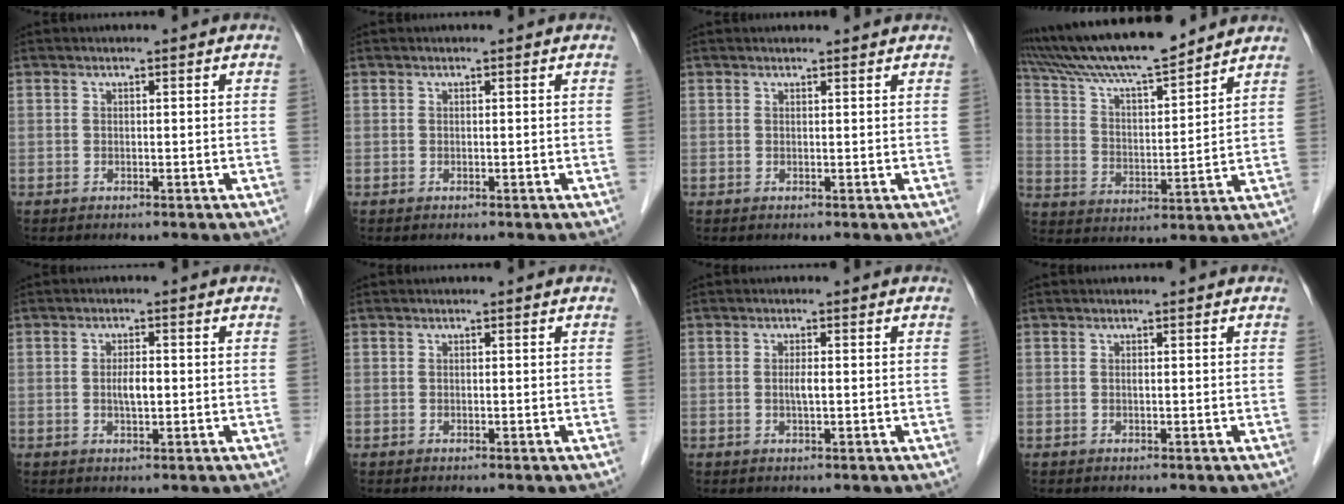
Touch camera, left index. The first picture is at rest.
{"total": 0.0}
{"total": 2.1, "force": [2.1, 0.2, 0.3], "torque": [-0.009, 0.007, 0.024]}
{"total": 16.4, "force": [14.7, 1.3, 7.1], "torque": [-0.134, 0.014, 0.254]}
{"total": 2.5, "force": [-0.1, 0.8, 2.4], "torque": [-0.045, 0.001, -0.001]}
{"total": 0.0}
{"total": 1.5, "force": [0.0, 0.2, 1.5], "torque": [-0.029, 0.000, -0.001]}
{"total": 0.0}